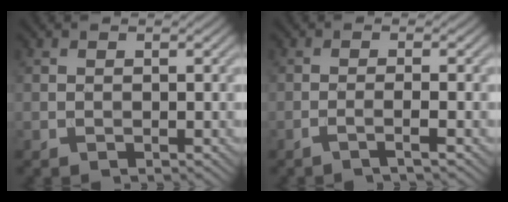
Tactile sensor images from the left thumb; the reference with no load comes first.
{"total": 1.9, "force": [-0.9, 0.1, 1.7], "torque": [-0.021, 0.010, -0.032]}